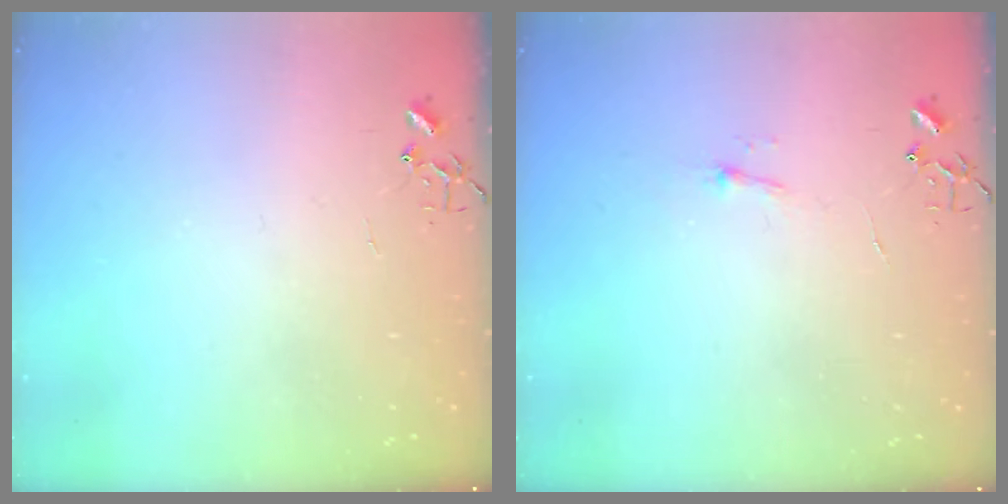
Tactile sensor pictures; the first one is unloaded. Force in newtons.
{"total": 4.5, "press": 4.5, "slide": 0.6}